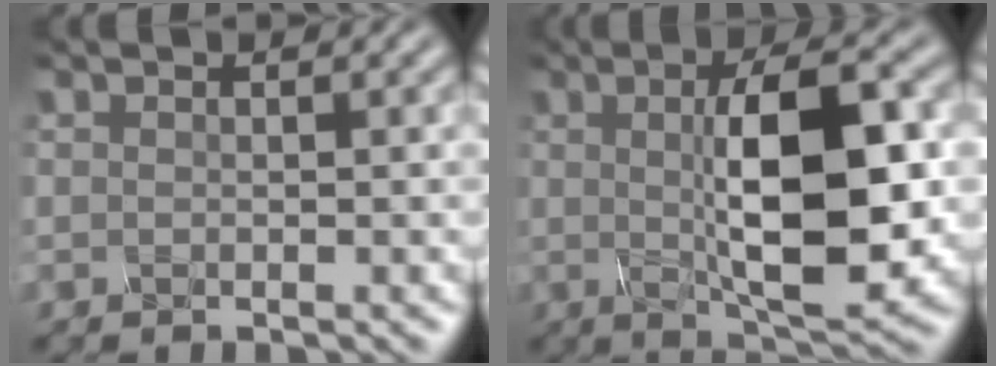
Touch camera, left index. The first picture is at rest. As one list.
[{"total": 10.1, "force": [0.5, 3.0, 9.6], "torque": [-0.143, 0.002, 0.007]}]